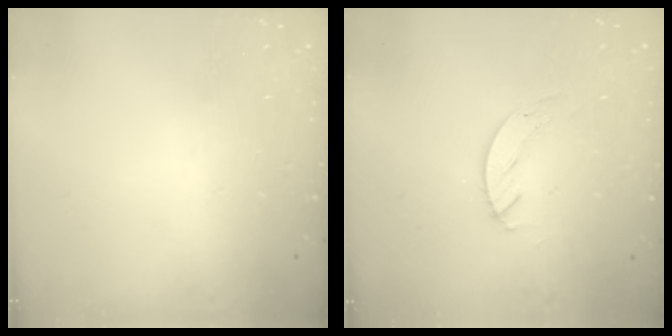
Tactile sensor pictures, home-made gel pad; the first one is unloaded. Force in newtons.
{"total": 2.7, "press": 2.7, "slide": 0.2}